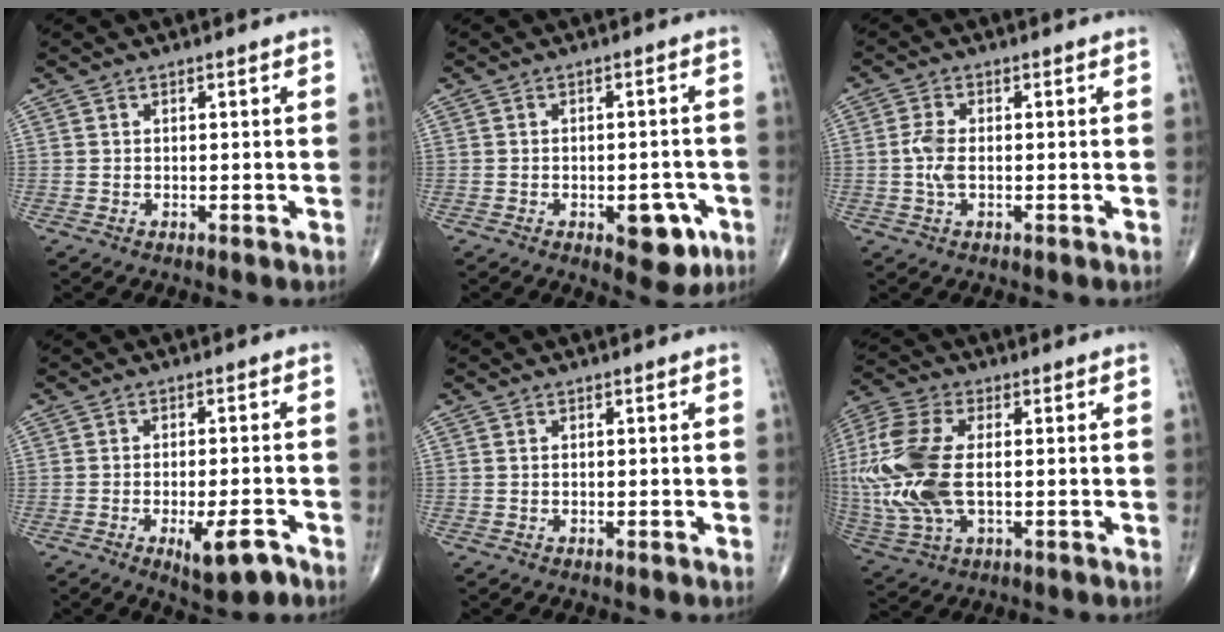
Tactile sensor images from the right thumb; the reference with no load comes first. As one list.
[{"total": 7.0, "force": [-2.9, 3.6, 5.4], "torque": [-0.043, 0.014, -0.029]}, {"total": 3.5, "force": [-0.4, 1.6, 3.1], "torque": [-0.080, 0.004, -0.009]}, {"total": 6.6, "force": [-3.7, 2.0, 5.1], "torque": [-0.075, 0.016, -0.051]}, {"total": 0.0}, {"total": 19.4, "force": [0.2, 10.4, 16.3], "torque": [-0.409, -0.006, 0.008]}]